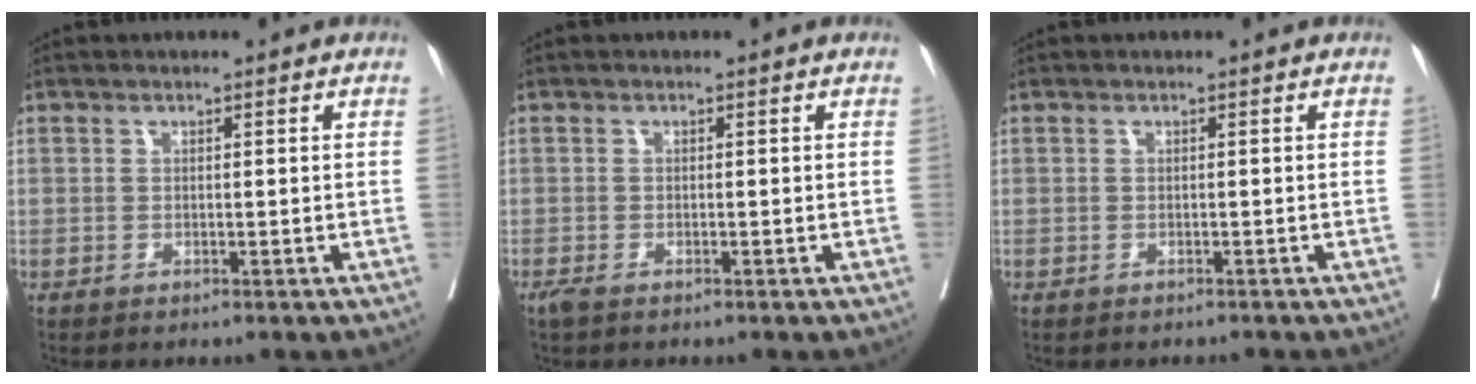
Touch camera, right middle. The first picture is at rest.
{"total": 1.2, "force": [-0.9, 0.3, 0.6], "torque": [-0.016, -0.005, -0.018]}
{"total": 1.4, "force": [-1.3, 0.4, 0.2], "torque": [-0.006, -0.002, -0.020]}